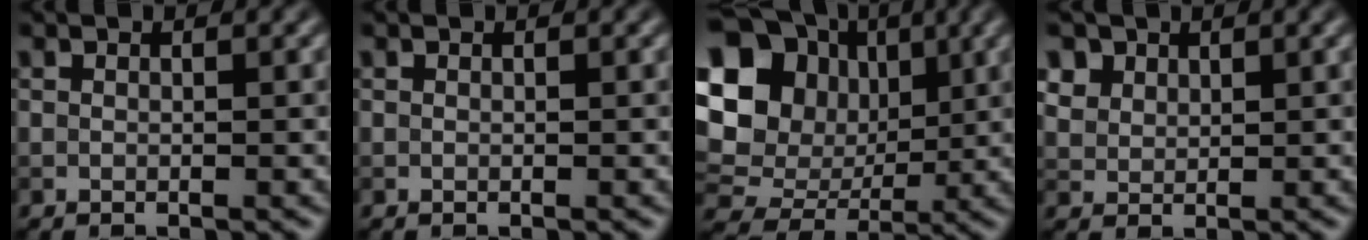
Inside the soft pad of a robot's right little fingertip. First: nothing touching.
{"total": 0.0}
{"total": 15.9, "force": [4.0, 13.5, 7.3], "torque": [-0.184, 0.032, 0.063]}
{"total": 3.3, "force": [2.2, 2.2, 1.1], "torque": [-0.043, 0.002, 0.051]}